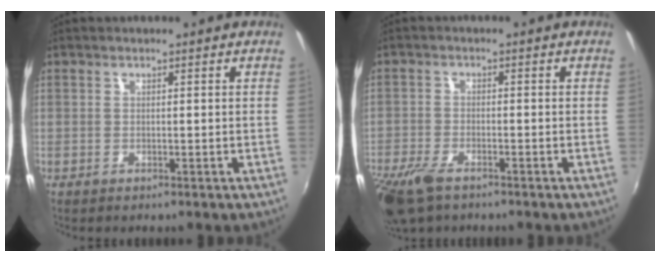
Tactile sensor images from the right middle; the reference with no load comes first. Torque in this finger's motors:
{"motor_torque": [1.02, -1.12, 0.83, 0.21]}